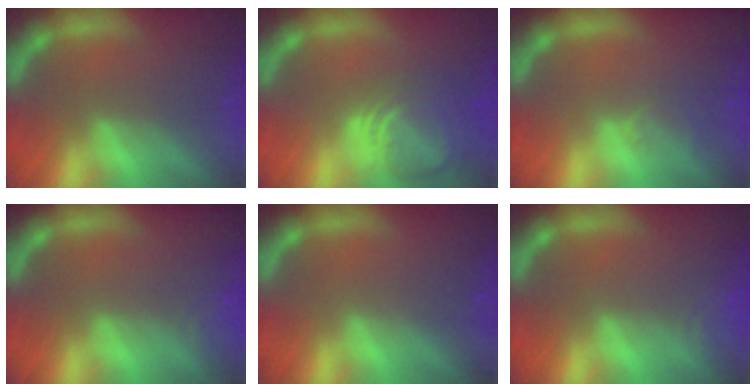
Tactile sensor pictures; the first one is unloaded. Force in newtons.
{"total": 7.0}
{"total": 1.5}
{"total": 1.9}
{"total": 0.0}
{"total": 2.4}